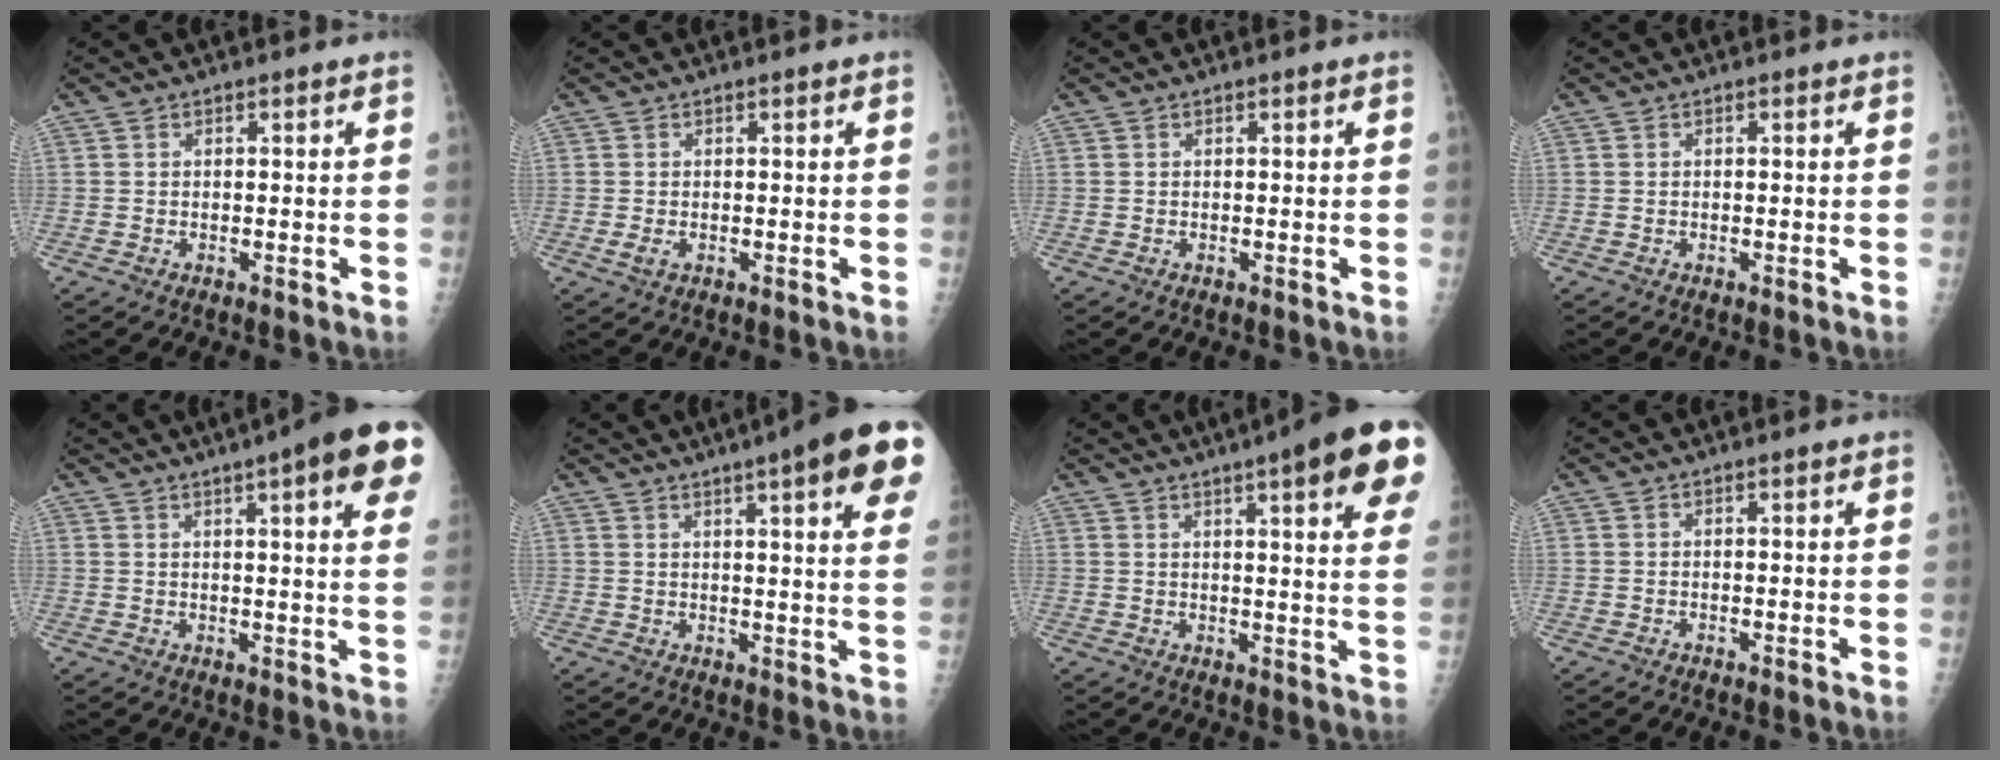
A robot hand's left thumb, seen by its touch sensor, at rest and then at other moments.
{"total": 1.6, "force": [-0.2, 0.7, 1.4], "torque": [-0.029, 0.005, 0.003]}
{"total": 0.0}
{"total": 0.0}
{"total": 17.7, "force": [9.1, 2.9, 14.9], "torque": [-0.185, -0.013, 0.104]}
{"total": 19.0, "force": [10.3, 2.8, 15.6], "torque": [-0.195, -0.019, 0.119]}
{"total": 19.6, "force": [10.8, 3.3, 16.0], "torque": [-0.196, -0.025, 0.123]}
{"total": 0.5, "force": [0.3, 0.0, 0.4], "torque": [-0.008, 0.000, 0.004]}